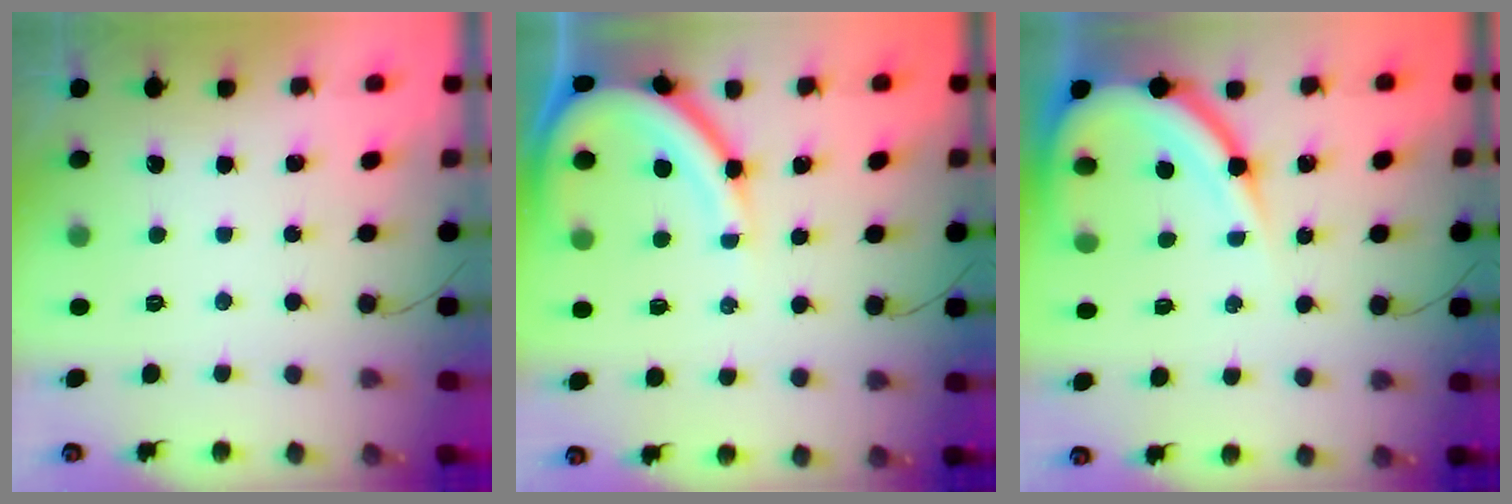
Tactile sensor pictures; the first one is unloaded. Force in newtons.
{"total": 12.4, "press": 12.3, "slide": 1.1}
{"total": 12.9, "press": 12.9, "slide": 1.4}